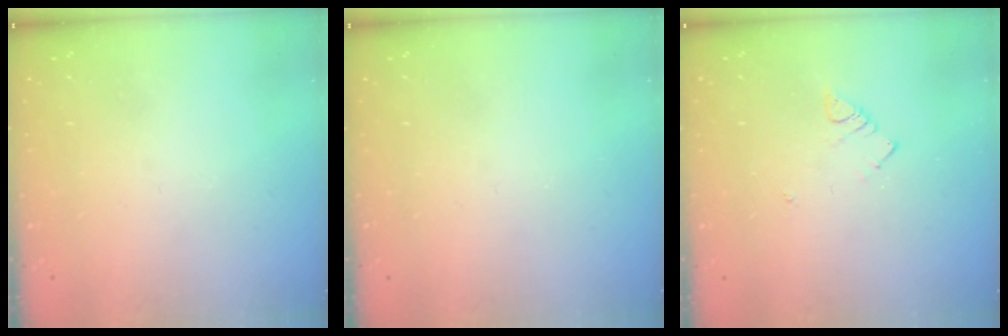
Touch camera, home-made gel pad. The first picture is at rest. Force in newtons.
{"total": 0.0}
{"total": 3.2, "press": 3.1, "slide": 0.5}